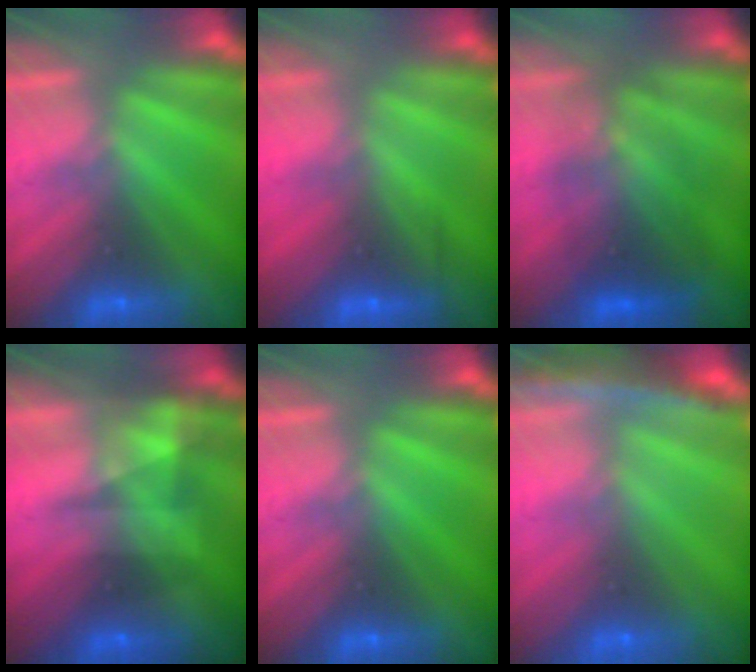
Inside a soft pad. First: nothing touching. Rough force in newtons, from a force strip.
{"total": 2.2}
{"total": 3.5}
{"total": 4.7}
{"total": 0.0}
{"total": 8.7}